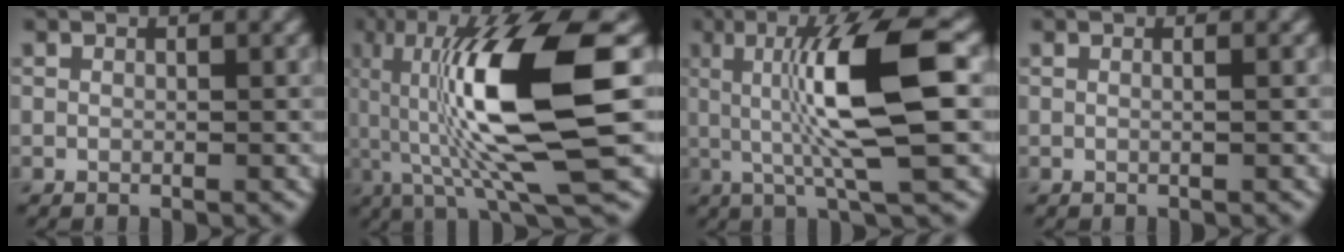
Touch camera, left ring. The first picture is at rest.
{"total": 12.8, "force": [1.0, 2.9, 12.4], "torque": [-0.225, 0.005, 0.019]}
{"total": 9.2, "force": [0.9, 1.7, 9.0], "torque": [-0.144, 0.001, 0.019]}
{"total": 1.1, "force": [0.2, 0.5, 1.0], "torque": [-0.006, -0.001, -0.008]}